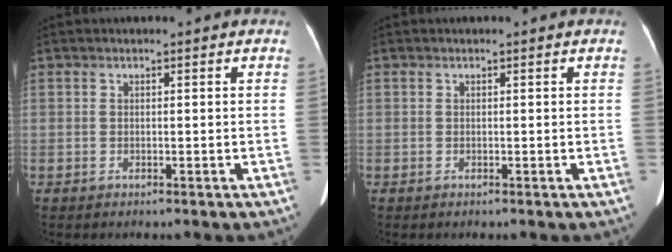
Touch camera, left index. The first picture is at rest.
{"total": 0.0}